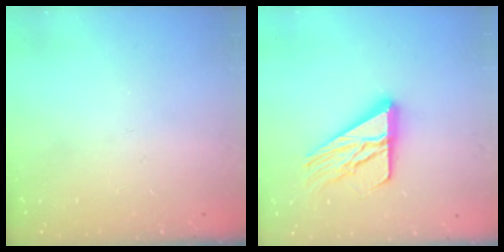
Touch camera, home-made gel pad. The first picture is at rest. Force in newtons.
{"total": 16.5, "press": 16.5, "slide": 1.6}